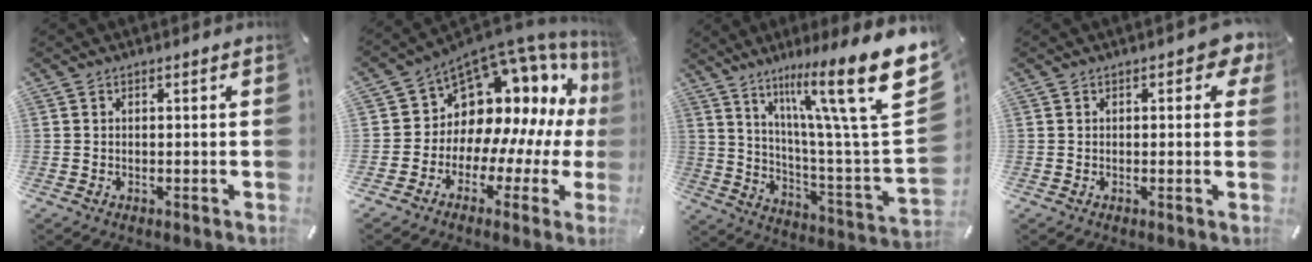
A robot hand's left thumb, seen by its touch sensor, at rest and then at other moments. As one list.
[{"total": 13.1, "force": [6.9, 9.7, 5.4], "torque": [-0.082, -0.091, 0.134]}, {"total": 23.5, "force": [13.1, 4.0, 19.1], "torque": [-0.293, -0.095, 0.198]}, {"total": 3.2, "force": [1.2, 1.7, 2.4], "torque": [-0.027, -0.001, 0.015]}]